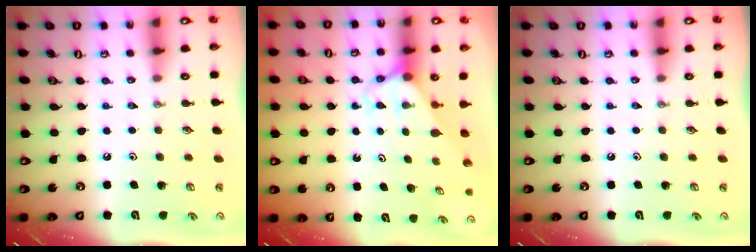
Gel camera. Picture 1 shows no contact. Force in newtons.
{"total": 2.6, "press": 2.6, "slide": 0.2}
{"total": 0.0}